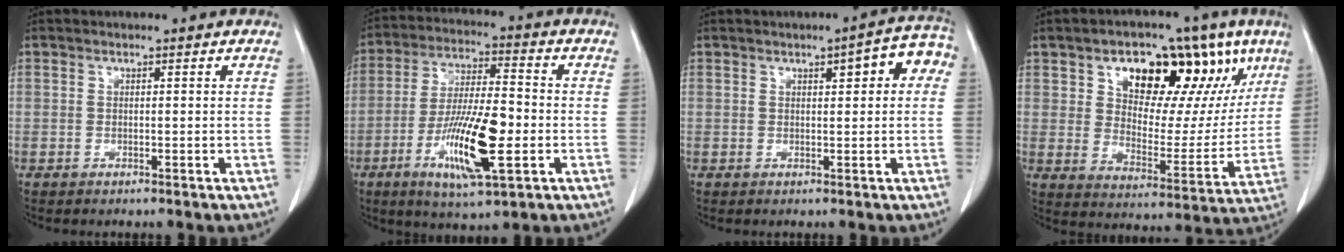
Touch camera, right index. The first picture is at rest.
{"total": 14.2, "force": [-4.1, 2.7, 13.3], "torque": [-0.250, -0.010, -0.069]}
{"total": 6.1, "force": [1.8, 1.7, 5.5], "torque": [-0.062, 0.024, 0.015]}
{"total": 19.7, "force": [10.0, 10.0, 13.7], "torque": [-0.177, 0.032, 0.155]}